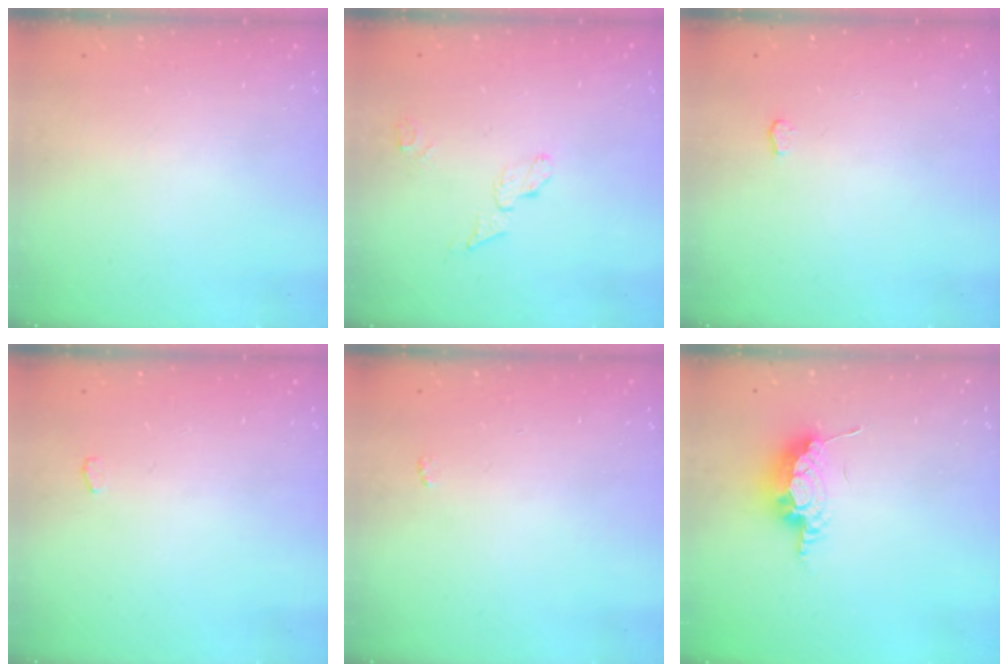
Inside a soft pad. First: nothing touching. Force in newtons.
{"total": 5.3, "press": 5.3, "slide": 0.3}
{"total": 2.1, "press": 2.1, "slide": 0.2}
{"total": 3.6, "press": 3.3, "slide": 1.5}
{"total": 2.2, "press": 2.1, "slide": 0.3}
{"total": 10.9, "press": 8.7, "slide": 6.6}